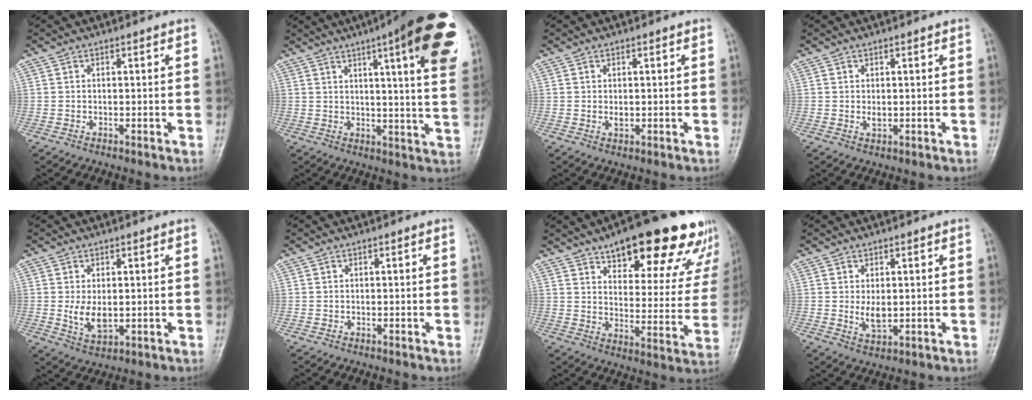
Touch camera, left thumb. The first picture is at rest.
{"total": 22.0, "force": [10.7, 4.1, 18.8], "torque": [-0.231, -0.026, 0.129]}
{"total": 1.2, "force": [0.2, 0.8, 0.9], "torque": [-0.011, -0.003, 0.006]}
{"total": 1.4, "force": [0.3, 0.9, 1.1], "torque": [-0.014, -0.005, 0.009]}
{"total": 4.8, "force": [0.1, 2.8, 3.9], "torque": [-0.067, -0.013, 0.010]}
{"total": 0.0}
{"total": 24.3, "force": [16.7, 9.0, 15.2], "torque": [-0.153, -0.055, 0.218]}
{"total": 3.4, "force": [0.4, 1.9, 2.8], "torque": [-0.045, -0.011, 0.014]}